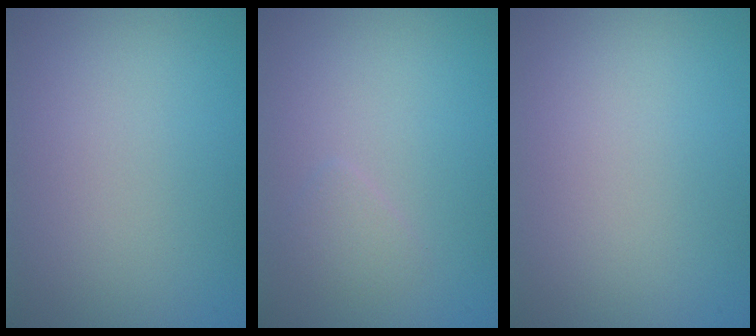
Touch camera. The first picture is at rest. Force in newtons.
{"total": 1.0, "press": 1.0, "slide": 0.0}
{"total": 0.0}